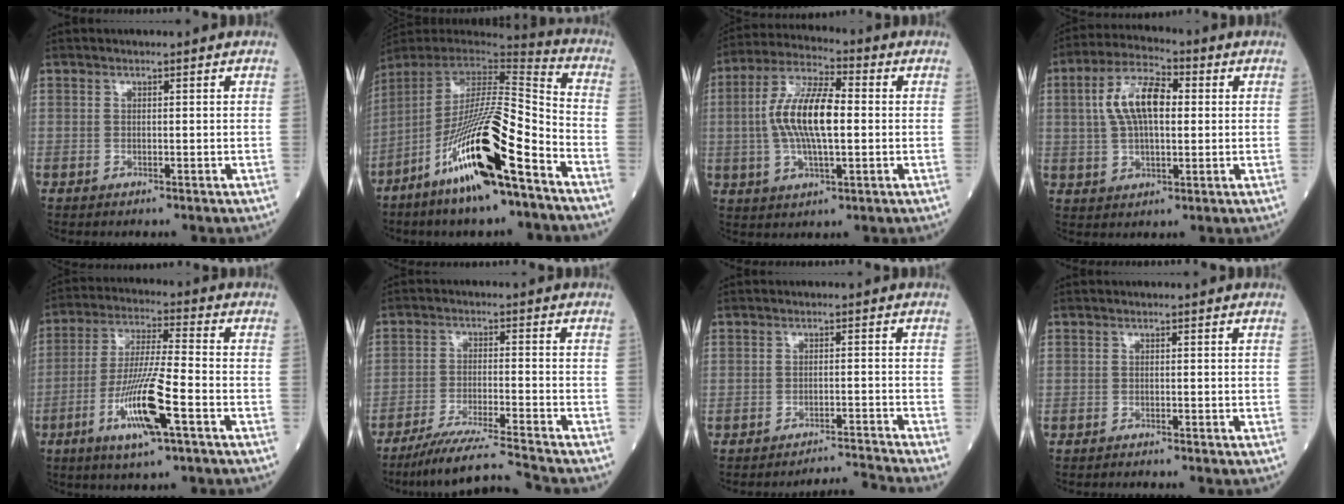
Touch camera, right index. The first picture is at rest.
{"total": 20.8, "force": [-11.0, 2.3, 17.5], "torque": [-0.320, -0.035, -0.202]}
{"total": 12.2, "force": [0.1, 3.6, 11.6], "torque": [-0.236, 0.014, -0.001]}
{"total": 10.1, "force": [1.7, 4.3, 8.9], "torque": [-0.181, 0.024, 0.028]}
{"total": 12.3, "force": [-5.0, 0.7, 11.2], "torque": [-0.219, -0.015, -0.092]}
{"total": 10.2, "force": [-9.2, -2.2, 4.0], "torque": [-0.061, -0.022, -0.162]}
{"total": 5.5, "force": [-4.6, -3.0, -0.8], "torque": [0.013, 0.000, -0.072]}
{"total": 1.4, "force": [-1.3, -0.3, 0.3], "torque": [-0.006, 0.000, -0.018]}